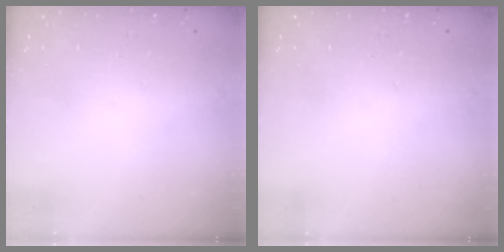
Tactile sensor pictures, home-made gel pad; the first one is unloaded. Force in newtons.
{"total": 0.0}